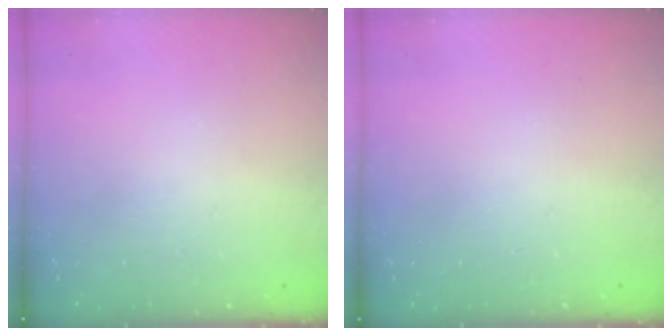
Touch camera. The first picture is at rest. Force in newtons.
{"total": 0.0}